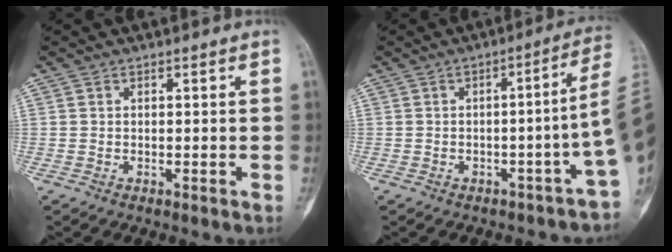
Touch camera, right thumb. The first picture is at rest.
{"total": 8.3, "force": [-0.9, 0.1, 8.2], "torque": [-0.098, 0.035, -0.018]}